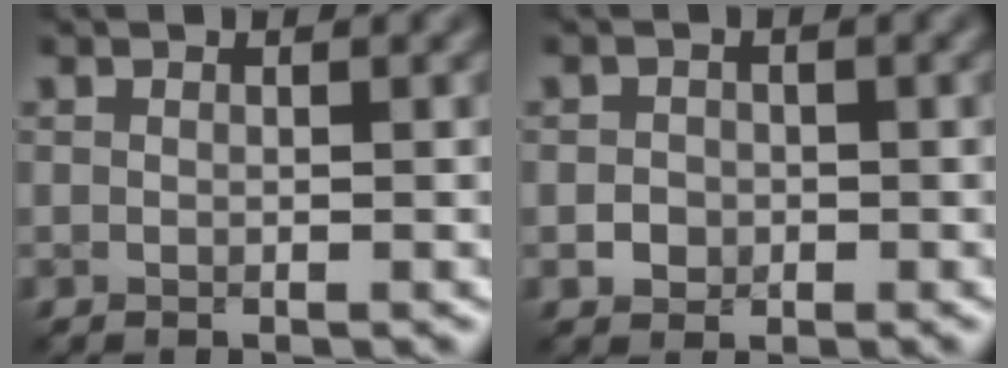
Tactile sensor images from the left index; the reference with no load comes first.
{"total": 1.4, "force": [-0.3, 1.3, 0.4], "torque": [0.000, -0.002, -0.007]}